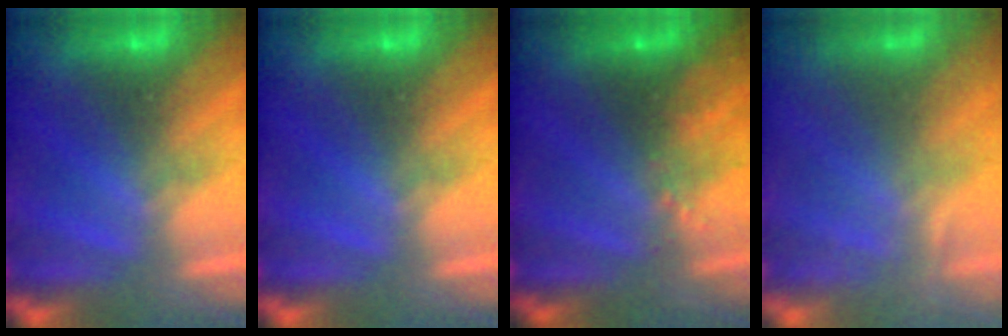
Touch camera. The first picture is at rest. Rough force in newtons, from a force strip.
{"total": 0.0}
{"total": 2.9}
{"total": 2.2}